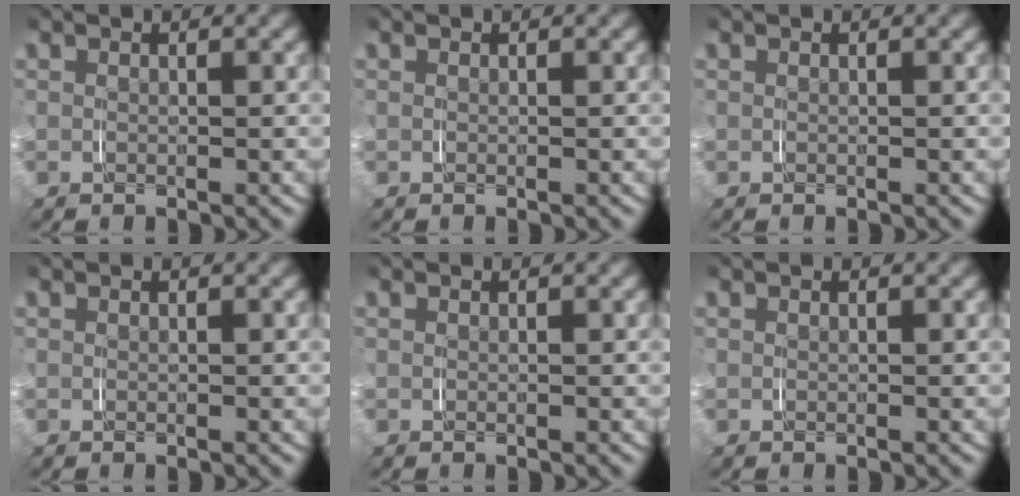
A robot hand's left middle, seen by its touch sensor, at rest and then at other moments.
{"total": 0.0}
{"total": 0.0}
{"total": 0.0}
{"total": 0.0}
{"total": 0.0}